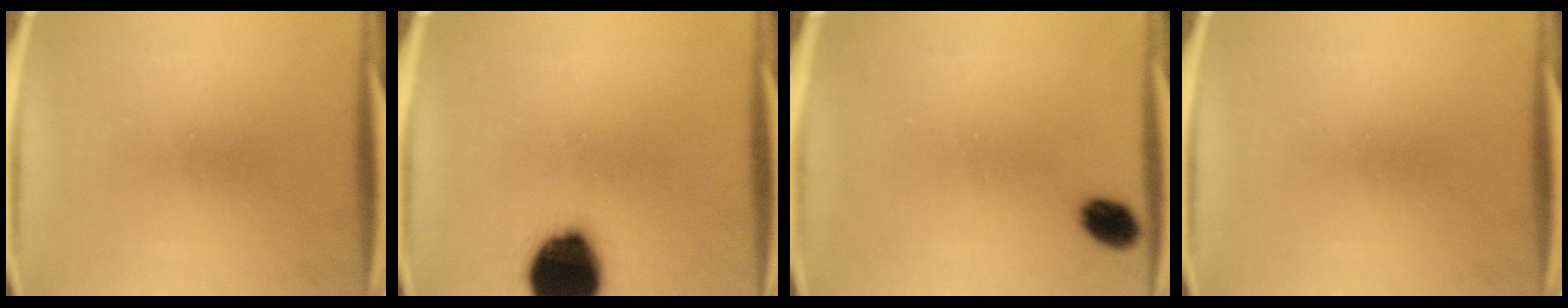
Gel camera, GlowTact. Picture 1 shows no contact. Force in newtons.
{"total": 19.8}
{"total": 4.7}
{"total": 0.0}